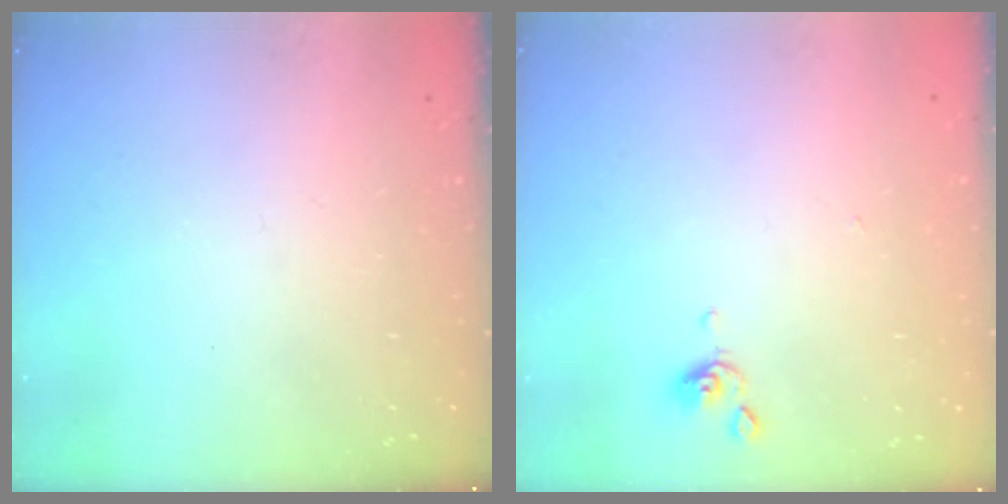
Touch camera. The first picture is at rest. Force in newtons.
{"total": 0.5, "press": 0.1, "slide": 0.5}